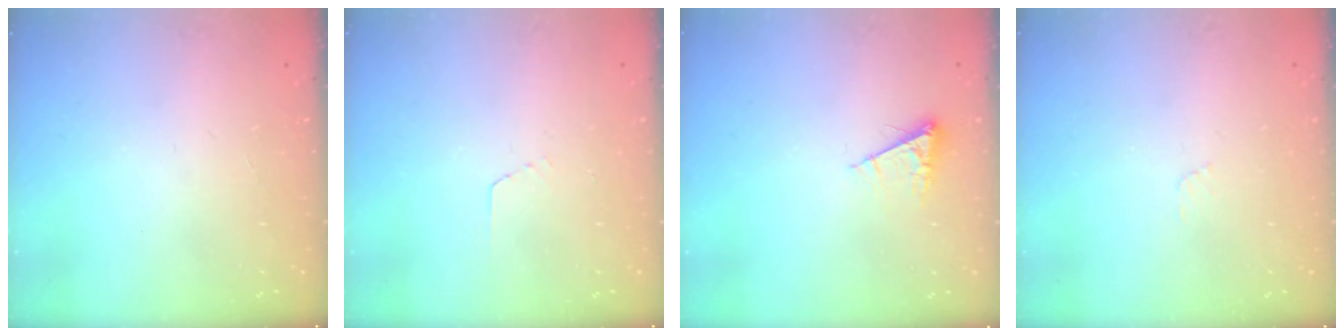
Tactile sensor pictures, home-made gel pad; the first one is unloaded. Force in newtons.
{"total": 2.9, "press": 2.9, "slide": 0.2}
{"total": 4.9, "press": 4.8, "slide": 0.8}
{"total": 2.7, "press": 2.7, "slide": 0.2}